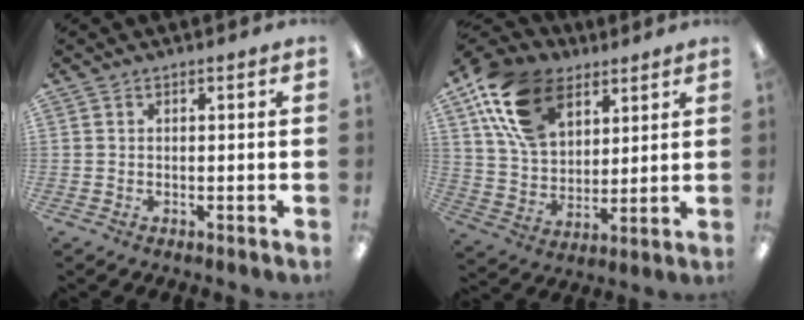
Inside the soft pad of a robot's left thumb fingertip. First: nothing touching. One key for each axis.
{"total": 18.6, "fx": 10.1, "fy": 11.7, "fz": 10.4, "tx": -0.217, "ty": -0.026, "tz": 0.189}